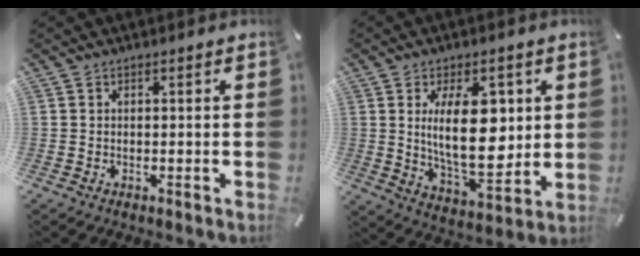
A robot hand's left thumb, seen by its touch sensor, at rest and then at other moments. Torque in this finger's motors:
{"motor_torque": [0.64, 0.71, 1.89, -0.77, 0.63]}